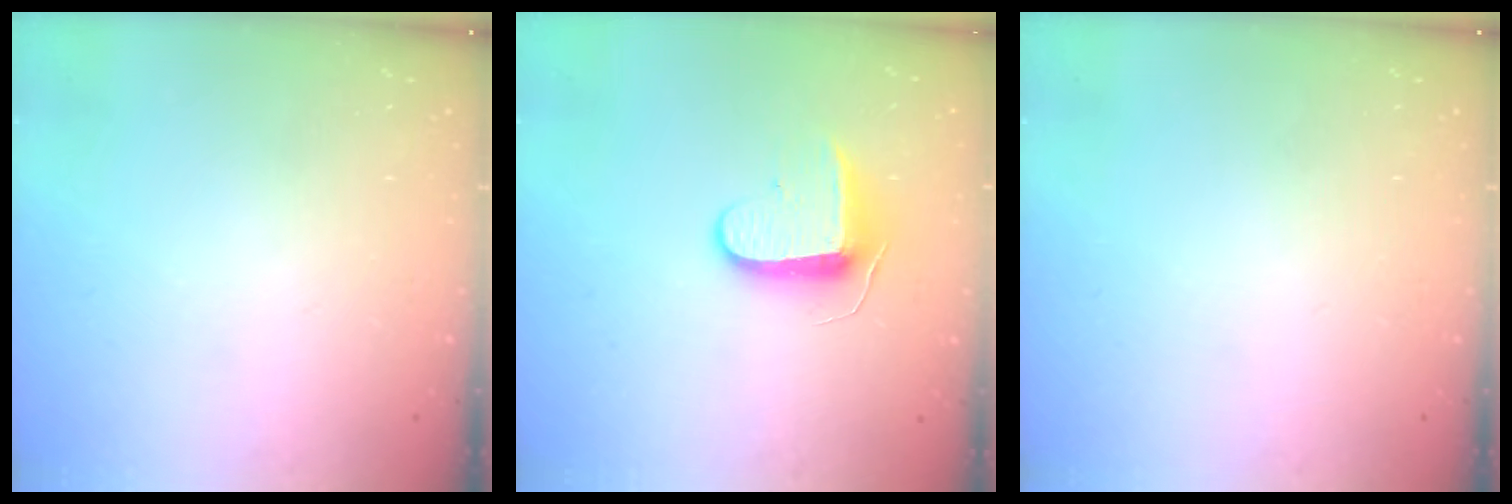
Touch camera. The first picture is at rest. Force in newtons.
{"total": 9.0, "press": 9.0, "slide": 0.7}
{"total": 0.0}